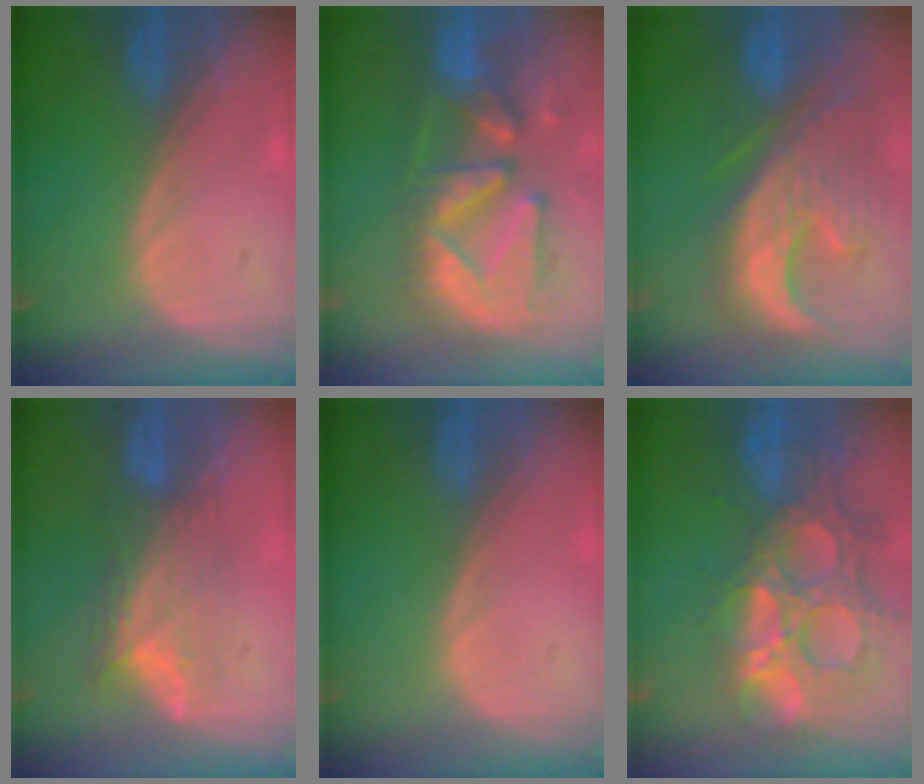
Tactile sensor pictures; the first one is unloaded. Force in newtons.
{"total": 12.6, "press": 11.1, "slide": 6.0}
{"total": 12.3, "press": 11.3, "slide": 4.8}
{"total": 7.0, "press": 6.7, "slide": 1.9}
{"total": 0.0}
{"total": 14.7, "press": 12.1, "slide": 8.3}